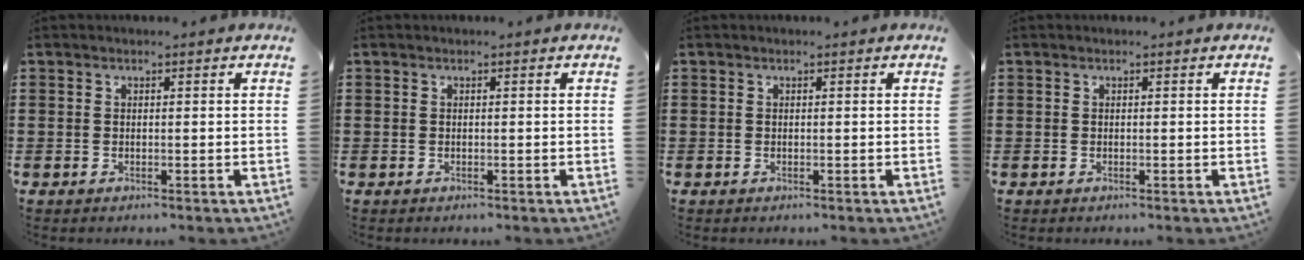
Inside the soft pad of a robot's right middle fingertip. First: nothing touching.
{"total": 0.0}
{"total": 0.0}
{"total": 0.0}